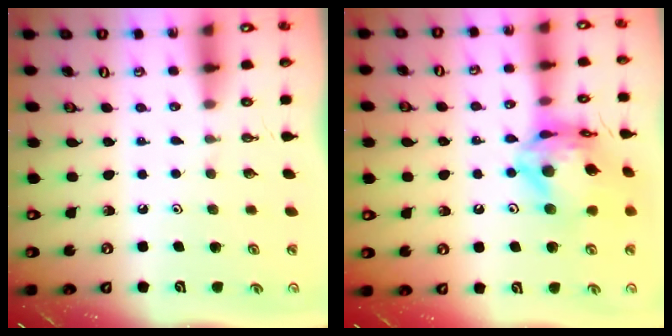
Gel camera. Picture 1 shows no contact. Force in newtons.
{"total": 16.6, "press": 16.6, "slide": 1.6}